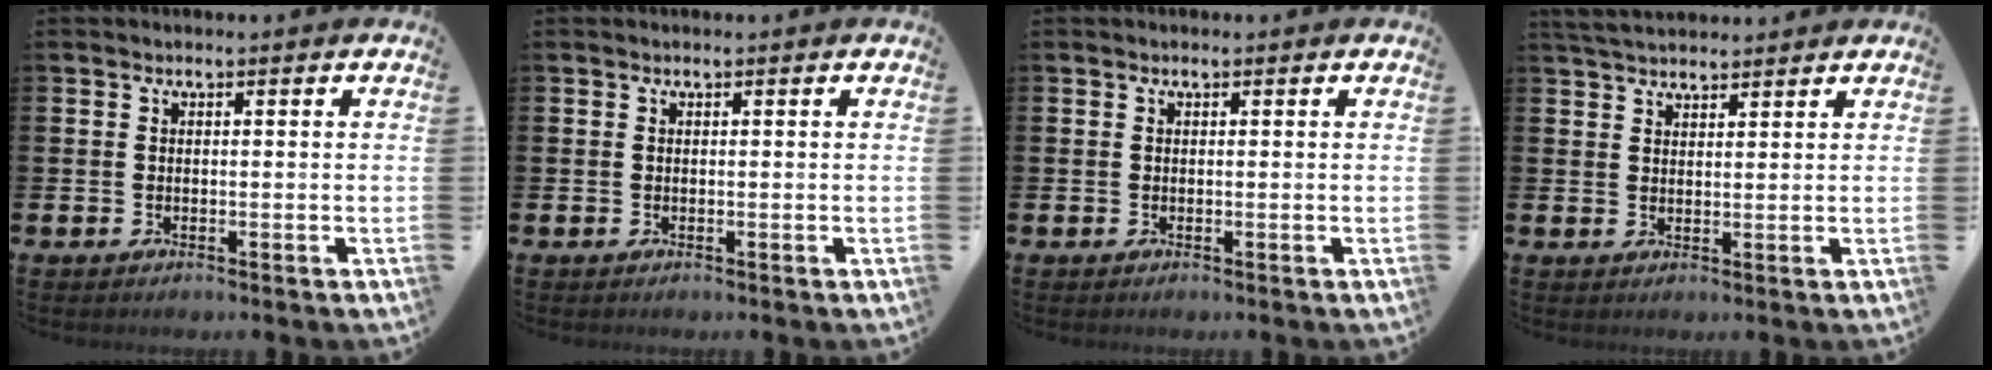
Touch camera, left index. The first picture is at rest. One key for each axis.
{"total": 0.0}
{"total": 0.0}
{"total": 3.9, "fx": 3.7, "fy": 0.8, "fz": 0.7, "tx": -0.019, "ty": -0.012, "tz": 0.070}